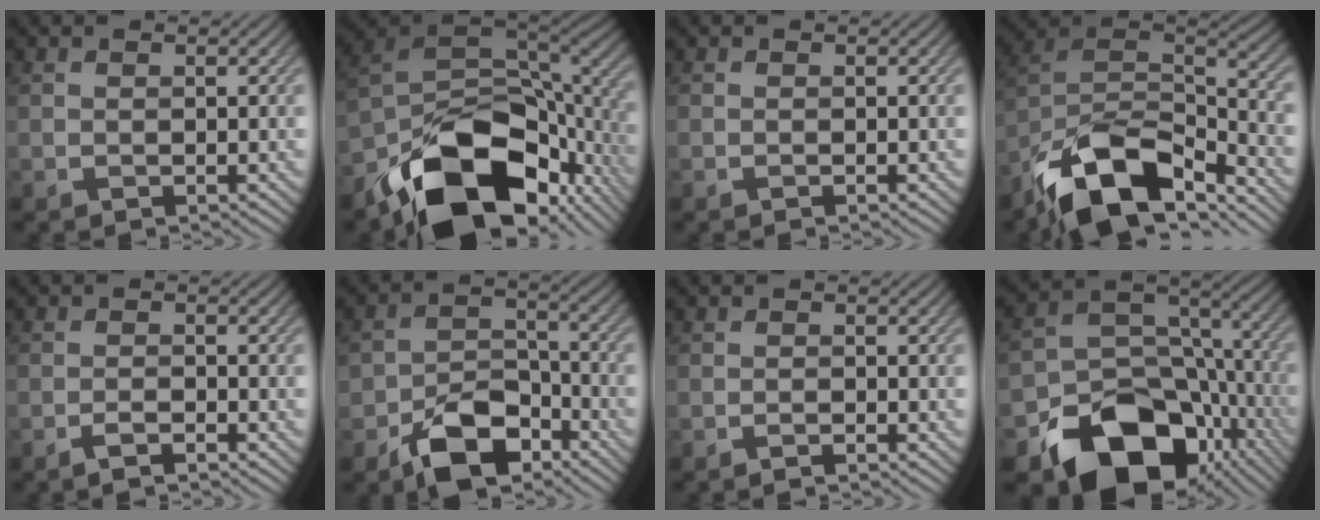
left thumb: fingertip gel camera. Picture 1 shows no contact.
{"total": 18.1, "force": [-10.0, 9.8, 11.4], "torque": [-0.203, -0.041, -0.161]}
{"total": 0.0}
{"total": 15.0, "force": [-10.1, 6.7, 8.9], "torque": [-0.198, -0.018, -0.181]}
{"total": 2.0, "force": [-1.6, 0.4, 1.2], "torque": [-0.023, 0.002, -0.032]}
{"total": 8.9, "force": [-5.6, 5.1, 4.8], "torque": [-0.081, -0.006, -0.108]}
{"total": 1.0, "force": [-0.9, 0.1, 0.5], "torque": [-0.010, 0.001, -0.018]}
{"total": 16.8, "force": [-8.7, 11.8, 8.2], "torque": [-0.145, -0.049, -0.129]}